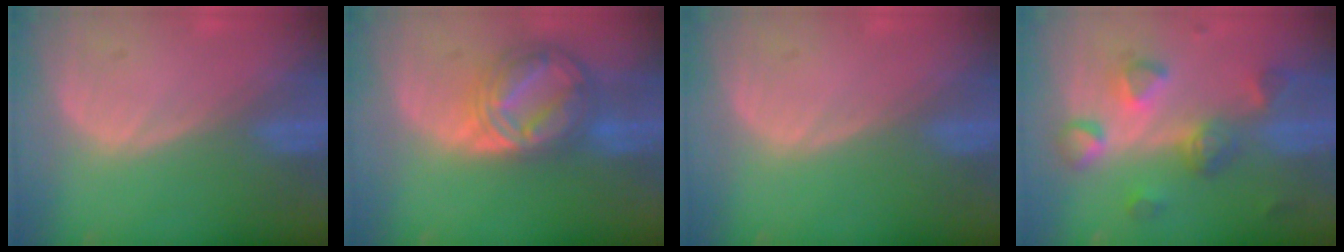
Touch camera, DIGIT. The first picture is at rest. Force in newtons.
{"total": 9.0, "press": 9.0, "slide": 0.6}
{"total": 0.0}
{"total": 8.2, "press": 7.7, "slide": 2.7}